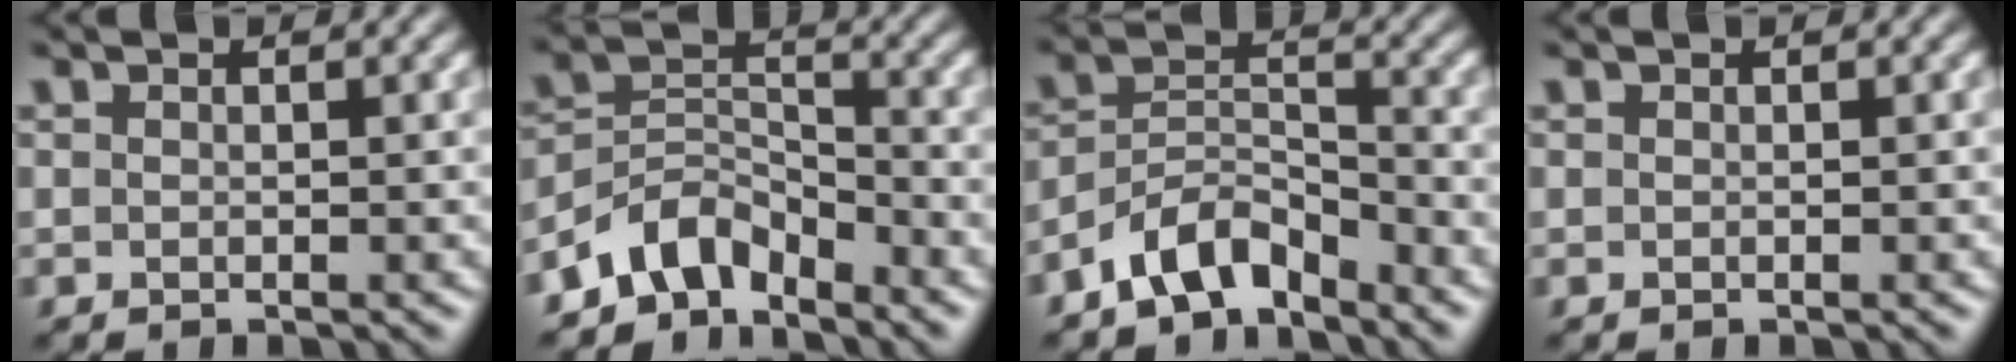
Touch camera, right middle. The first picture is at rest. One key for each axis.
{"total": 4.8, "fx": -3.8, "fy": 2.4, "fz": 1.7, "tx": -0.019, "ty": 0.006, "tz": -0.084}
{"total": 5.3, "fx": -4.0, "fy": 2.4, "fz": 2.4, "tx": -0.036, "ty": 0.007, "tz": -0.083}
{"total": 0.0}